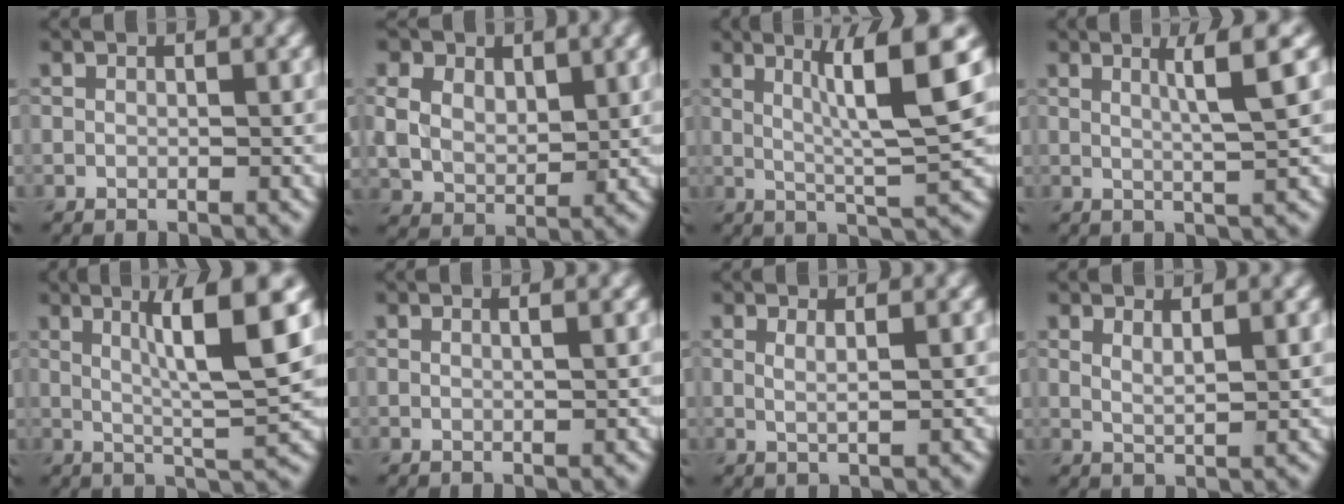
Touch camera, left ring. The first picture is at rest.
{"total": 5.4, "force": [2.1, 3.8, 3.1], "torque": [-0.077, 0.008, 0.030]}
{"total": 7.4, "force": [2.4, 0.7, 6.9], "torque": [-0.110, 0.007, 0.042]}
{"total": 3.6, "force": [1.3, 0.4, 3.3], "torque": [-0.049, 0.007, 0.020]}
{"total": 7.6, "force": [2.4, 1.0, 7.2], "torque": [-0.109, 0.006, 0.041]}
{"total": 1.3, "force": [0.6, 0.6, 1.0], "torque": [-0.008, 0.003, -0.004]}
{"total": 1.4, "force": [0.6, 0.5, 1.2], "torque": [-0.014, -0.002, 0.004]}
{"total": 1.7, "force": [1.1, 0.5, 1.3], "torque": [-0.015, -0.003, 0.016]}